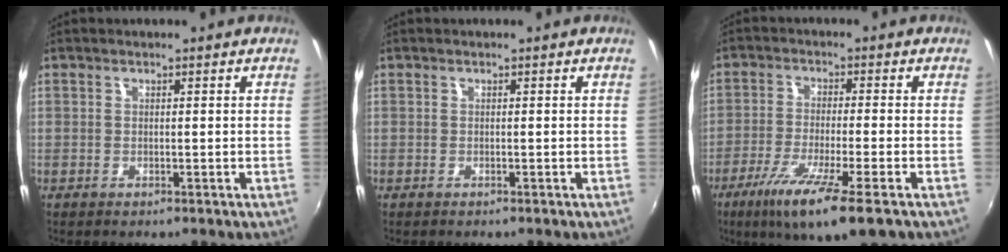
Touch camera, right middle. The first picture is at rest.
{"total": 0.0}
{"total": 11.9, "force": [-6.8, 1.0, 9.7], "torque": [-0.195, -0.038, -0.121]}